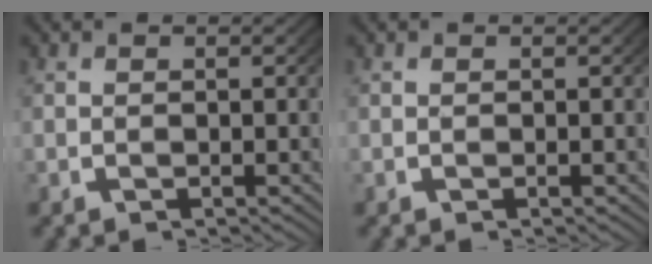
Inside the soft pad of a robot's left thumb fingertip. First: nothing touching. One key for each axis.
{"total": 0.0}